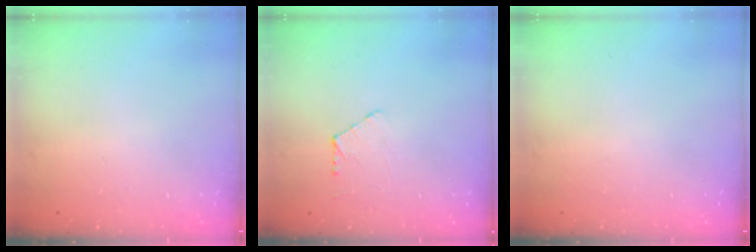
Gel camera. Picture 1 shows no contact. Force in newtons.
{"total": 4.0, "press": 3.9, "slide": 0.4}
{"total": 0.0}